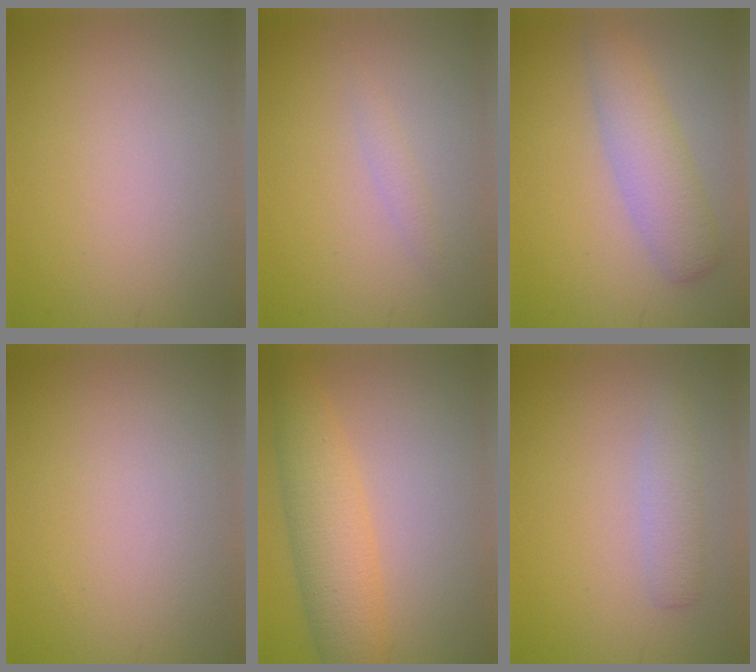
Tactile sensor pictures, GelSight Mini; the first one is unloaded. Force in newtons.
{"total": 1.0, "press": 1.0, "slide": 0.1}
{"total": 4.1, "press": 4.1, "slide": 0.1}
{"total": 0.0}
{"total": 5.4, "press": 5.4, "slide": 0.2}
{"total": 2.0, "press": 2.0, "slide": 0.2}